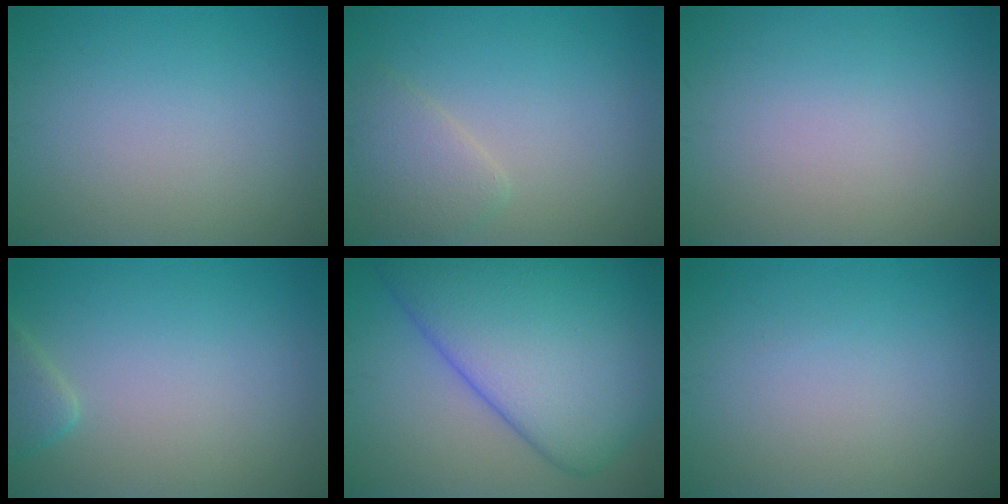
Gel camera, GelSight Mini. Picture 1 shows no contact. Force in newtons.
{"total": 2.5, "press": 2.5, "slide": 0.1}
{"total": 0.0}
{"total": 1.8, "press": 1.8, "slide": 0.2}
{"total": 14.2, "press": 14.2, "slide": 0.4}
{"total": 0.0}